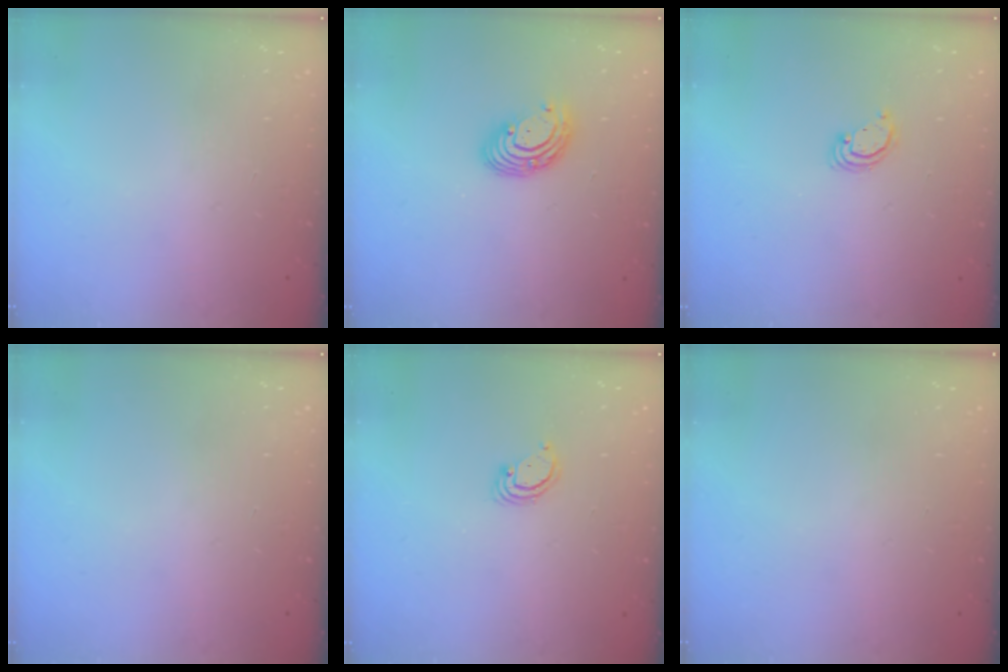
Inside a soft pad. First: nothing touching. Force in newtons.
{"total": 7.1, "press": 7.0, "slide": 1.3}
{"total": 2.8, "press": 2.8, "slide": 0.2}
{"total": 0.0}
{"total": 2.5, "press": 2.5, "slide": 0.2}
{"total": 0.0}